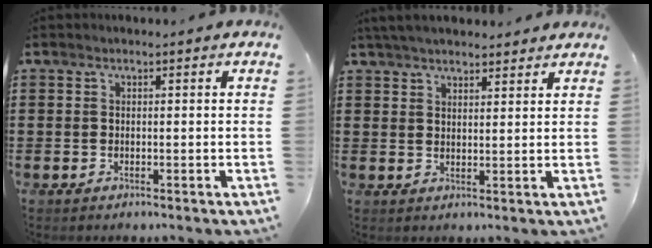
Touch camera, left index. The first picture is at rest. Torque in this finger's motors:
{"motor_torque": [1.39, 0.75, 0.90, 0.21]}